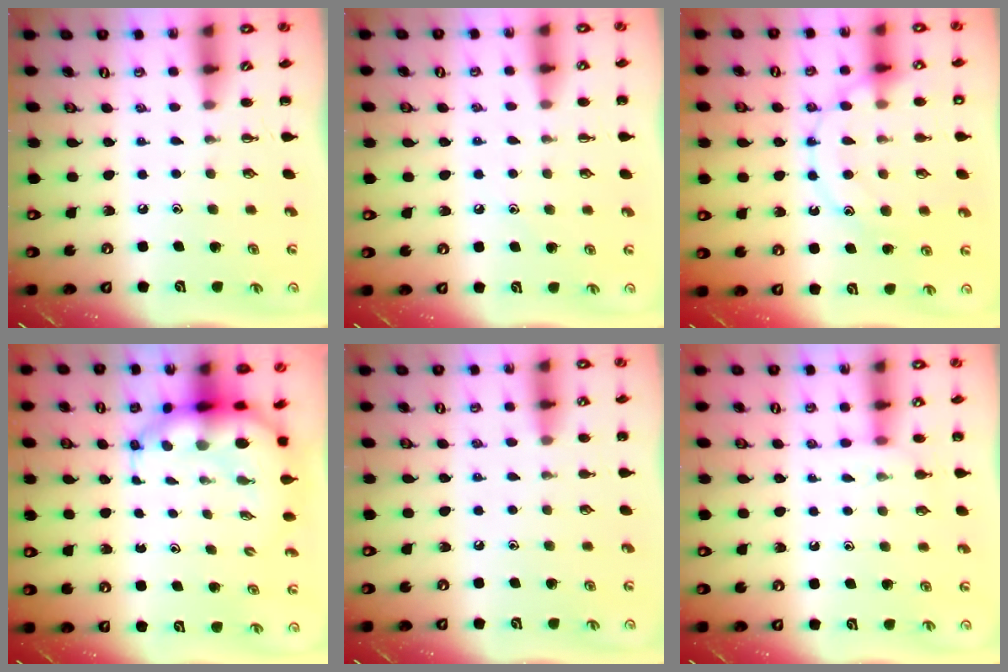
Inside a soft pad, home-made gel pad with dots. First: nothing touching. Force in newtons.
{"total": 7.8, "press": 7.4, "slide": 2.6}
{"total": 14.2, "press": 14.2, "slide": 0.8}
{"total": 8.5, "press": 7.9, "slide": 3.0}
{"total": 6.2, "press": 5.8, "slide": 2.2}
{"total": 5.5, "press": 5.3, "slide": 1.4}